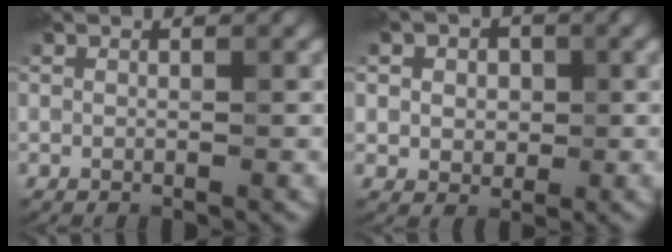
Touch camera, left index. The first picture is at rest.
{"total": 3.4, "force": [0.9, 2.8, 1.7], "torque": [-0.015, 0.016, -0.003]}